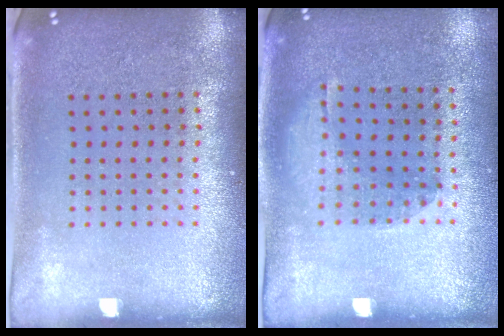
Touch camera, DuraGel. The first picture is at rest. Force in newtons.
{"total": 1.2, "press": 0.9, "slide": 0.9}